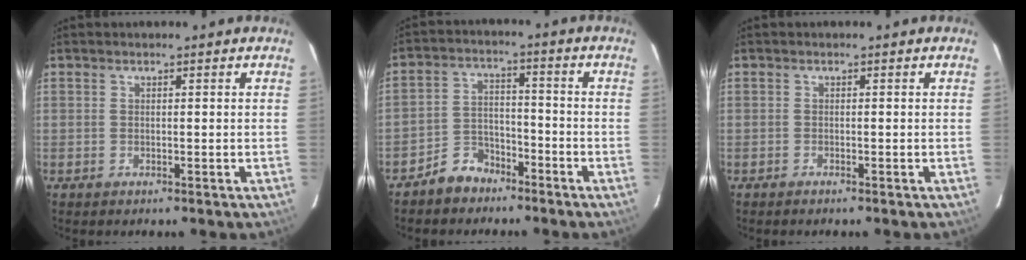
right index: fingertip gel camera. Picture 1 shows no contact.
{"total": 6.6, "force": [-5.1, 4.1, 1.2], "torque": [-0.034, 0.023, -0.085]}
{"total": 0.5, "force": [-0.5, 0.0, 0.2], "torque": [-0.002, -0.001, -0.011]}